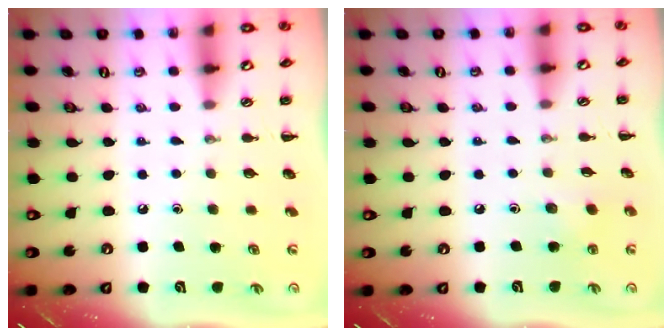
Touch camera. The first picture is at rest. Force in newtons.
{"total": 3.4, "press": 3.2, "slide": 1.0}